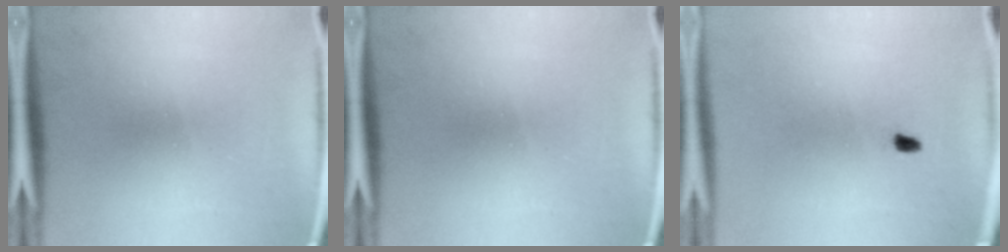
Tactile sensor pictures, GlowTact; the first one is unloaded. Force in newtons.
{"total": 0.0}
{"total": 0.9}